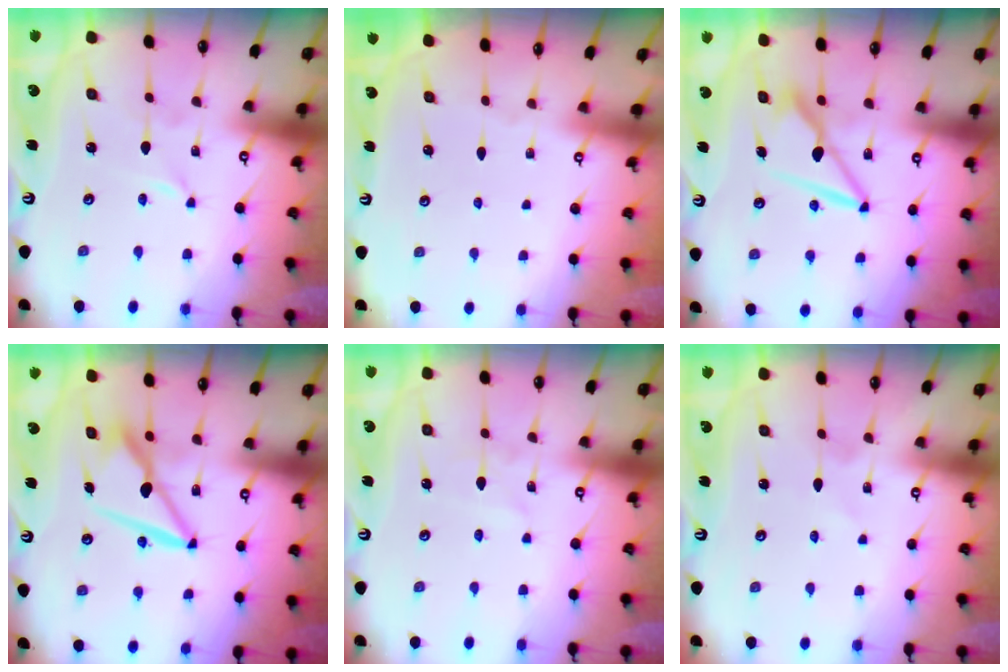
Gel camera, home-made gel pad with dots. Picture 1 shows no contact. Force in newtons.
{"total": 0.0}
{"total": 8.1, "press": 8.0, "slide": 1.3}
{"total": 8.7, "press": 8.6, "slide": 1.5}
{"total": 1.6, "press": 1.6, "slide": 0.1}
{"total": 1.9, "press": 1.9, "slide": 0.1}